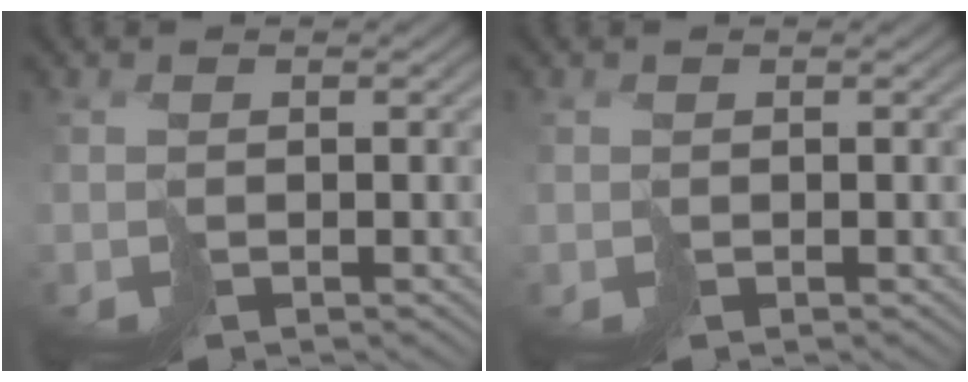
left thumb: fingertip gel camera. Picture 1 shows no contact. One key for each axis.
{"total": 0.0}